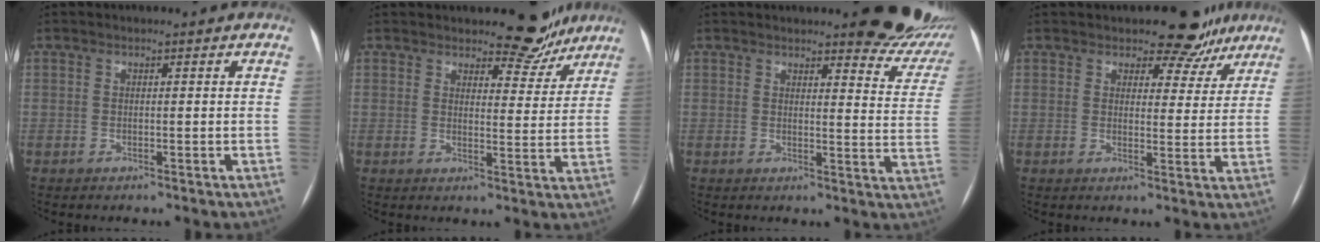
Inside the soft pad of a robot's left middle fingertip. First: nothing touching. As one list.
[{"total": 6.9, "force": [6.1, 2.6, 1.7], "torque": [-0.010, -0.017, 0.072]}, {"total": 13.0, "force": [11.5, 2.9, 5.4], "torque": [-0.034, -0.053, 0.106]}, {"total": 7.7, "force": [6.3, 4.0, 2.0], "torque": [-0.002, -0.007, 0.066]}]